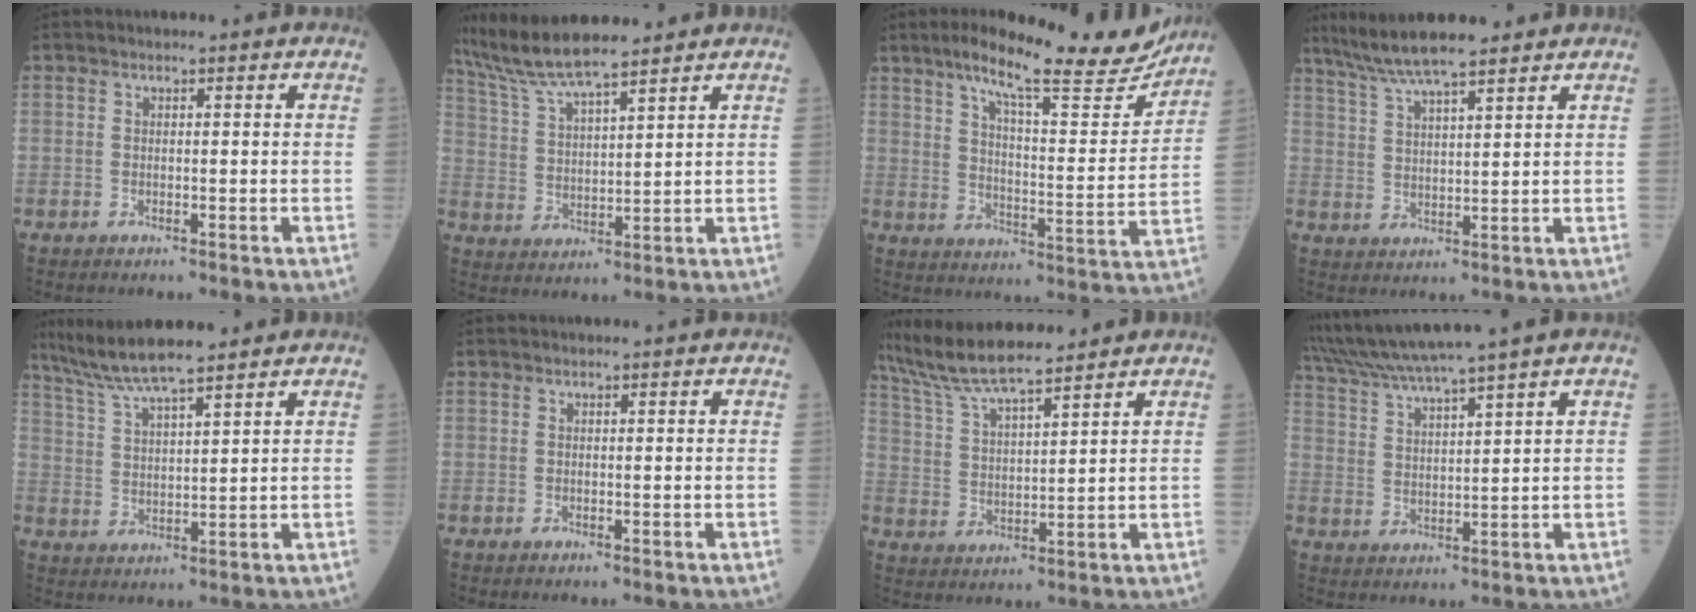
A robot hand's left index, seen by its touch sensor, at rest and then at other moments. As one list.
[{"total": 10.7, "force": [9.4, 0.3, 5.0], "torque": [-0.107, 0.020, 0.177]}, {"total": 19.0, "force": [16.0, 2.2, 10.0], "torque": [-0.147, -0.015, 0.221]}, {"total": 10.2, "force": [8.6, 0.7, 5.5], "torque": [-0.098, 0.026, 0.147]}, {"total": 9.6, "force": [8.2, 0.2, 5.0], "torque": [-0.097, 0.023, 0.149]}, {"total": 0.0}, {"total": 11.7, "force": [10.4, 0.5, 5.4], "torque": [-0.109, 0.020, 0.195]}, {"total": 10.0, "force": [8.5, -2.2, 4.8], "torque": [-0.089, 0.017, 0.158]}]